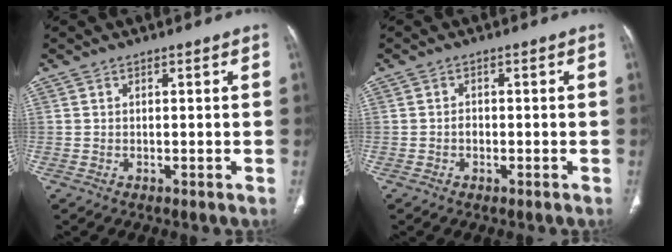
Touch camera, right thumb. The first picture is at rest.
{"total": 1.2, "force": [-0.4, 0.9, 0.6], "torque": [-0.007, 0.003, -0.007]}